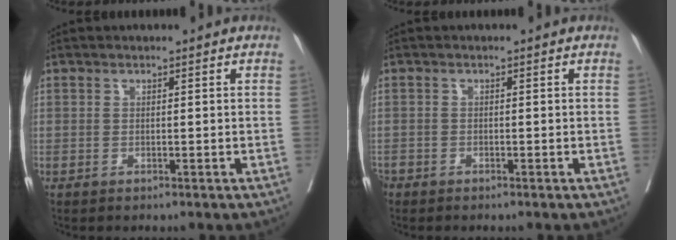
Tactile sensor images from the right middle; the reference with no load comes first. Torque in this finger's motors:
{"motor_torque": [0.46, -0.41, 0.19, 0.07]}